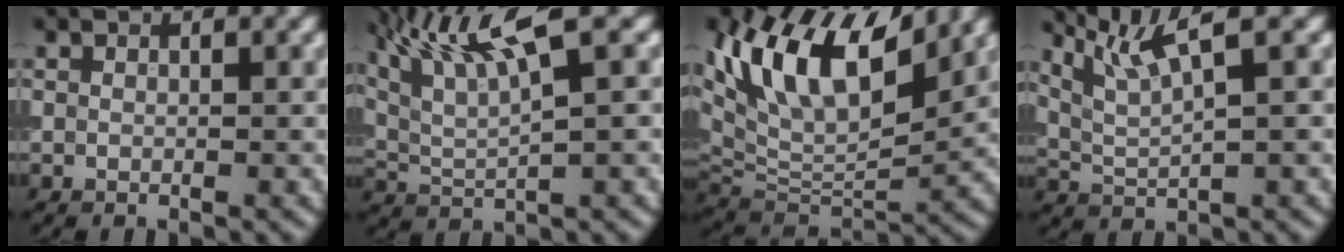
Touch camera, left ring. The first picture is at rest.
{"total": 8.5, "force": [4.9, 1.6, 6.8], "torque": [-0.127, 0.019, 0.093]}
{"total": 11.9, "force": [6.5, 5.0, 8.6], "torque": [-0.159, 0.022, 0.113]}
{"total": 4.8, "force": [3.2, 0.6, 3.5], "torque": [-0.070, 0.011, 0.065]}